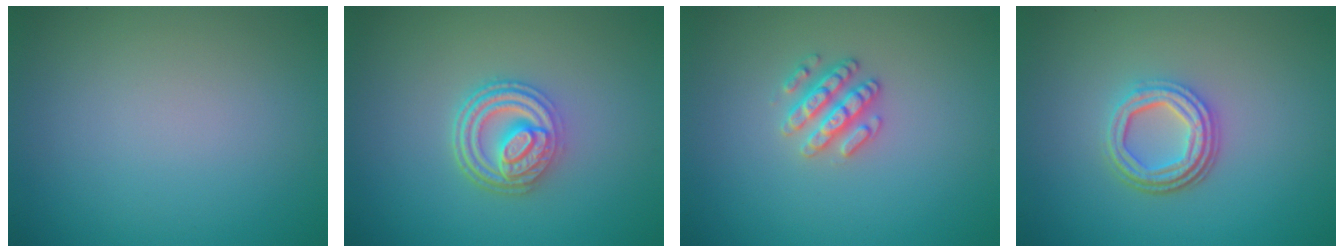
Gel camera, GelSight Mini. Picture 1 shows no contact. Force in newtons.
{"total": 4.6, "press": 3.6, "slide": 3.0}
{"total": 2.5, "press": 2.5, "slide": 0.4}
{"total": 4.2, "press": 3.2, "slide": 2.7}